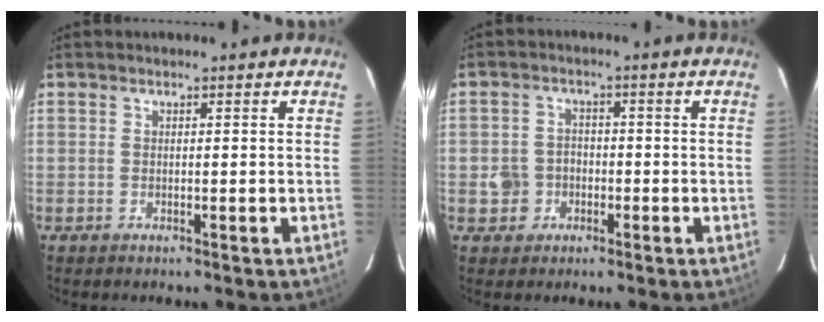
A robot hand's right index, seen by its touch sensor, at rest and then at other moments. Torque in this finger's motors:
{"motor_torque": [0.01, 0.04, 0.05, 0.02]}